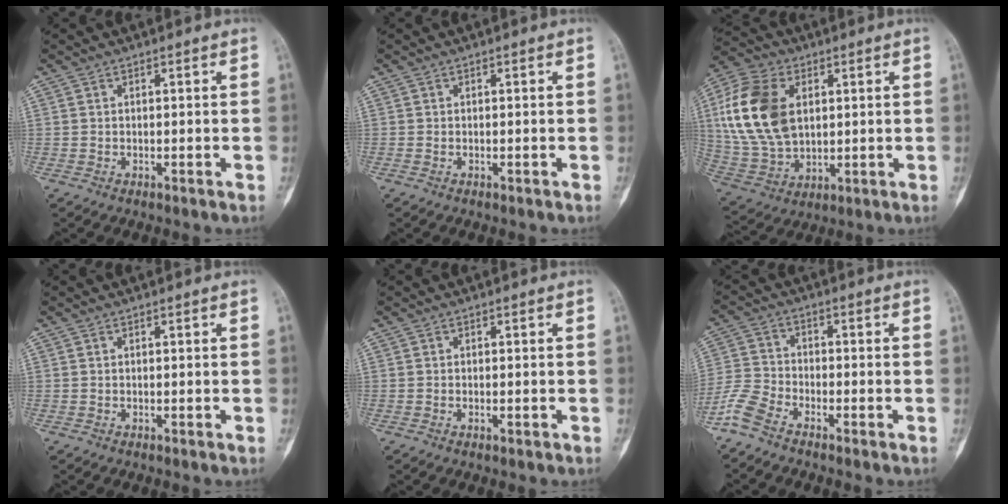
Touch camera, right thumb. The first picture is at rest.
{"total": 0.0}
{"total": 18.6, "force": [3.8, 12.2, 13.6], "torque": [-0.272, -0.001, 0.078]}
{"total": 0.0}
{"total": 0.8, "force": [-0.3, 0.3, 0.6], "torque": [-0.010, 0.003, -0.004]}
{"total": 6.1, "force": [-4.7, 2.4, 3.0], "torque": [-0.071, 0.012, -0.109]}